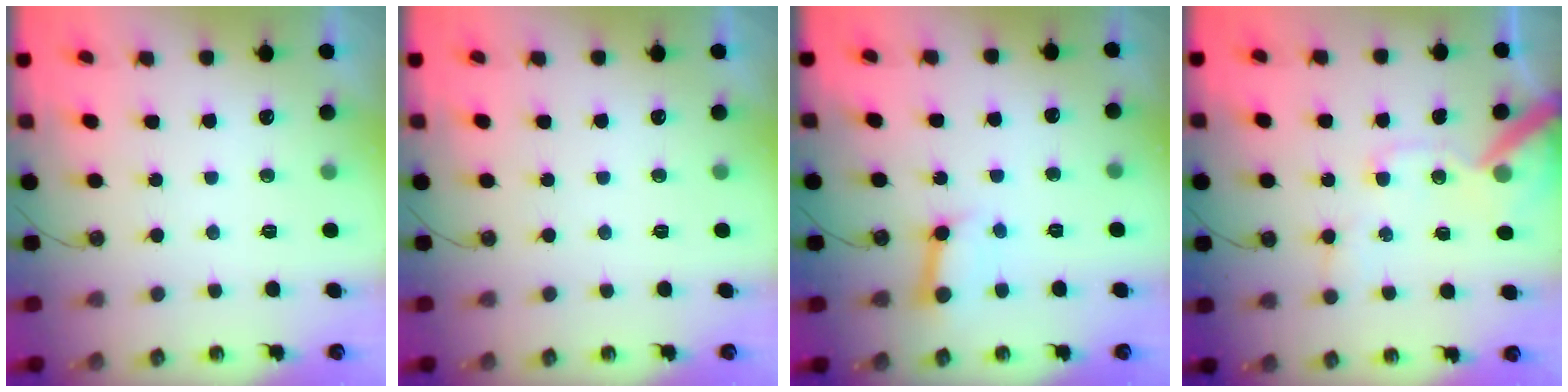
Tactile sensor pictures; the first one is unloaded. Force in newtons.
{"total": 0.0}
{"total": 5.6, "press": 5.6, "slide": 0.8}
{"total": 12.8, "press": 12.7, "slide": 1.6}